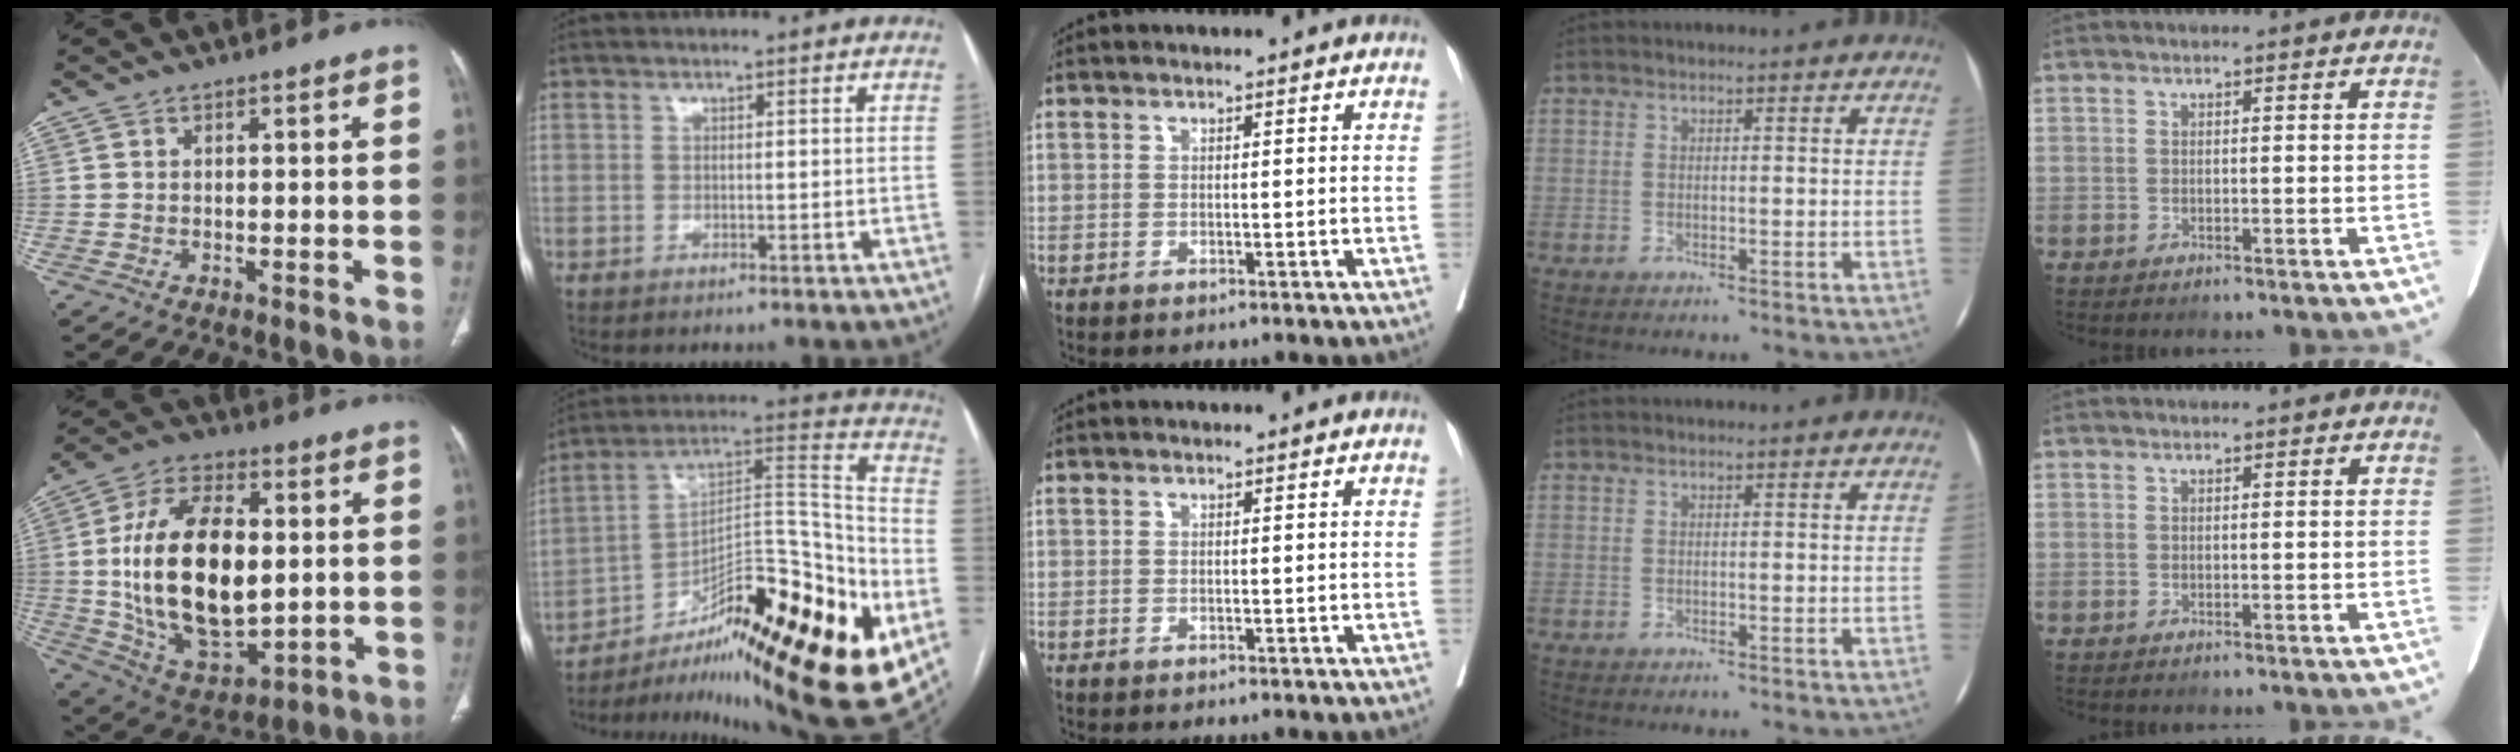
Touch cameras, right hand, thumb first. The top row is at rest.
{"thumb": {"total": 24.6, "force": [1.0, 13.5, 20.5], "torque": [-0.352, -0.007, 0.030]}, "index": {"total": 33.0, "force": [-14.6, 7.3, 28.7], "torque": [-0.382, 0.007, -0.216]}}